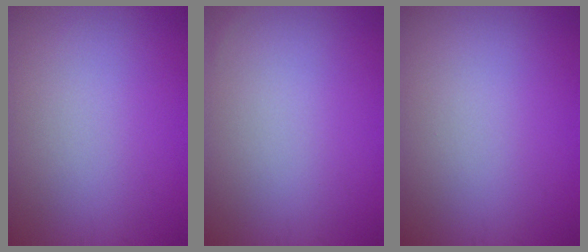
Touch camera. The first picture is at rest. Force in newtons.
{"total": 0.0}
{"total": 0.0}